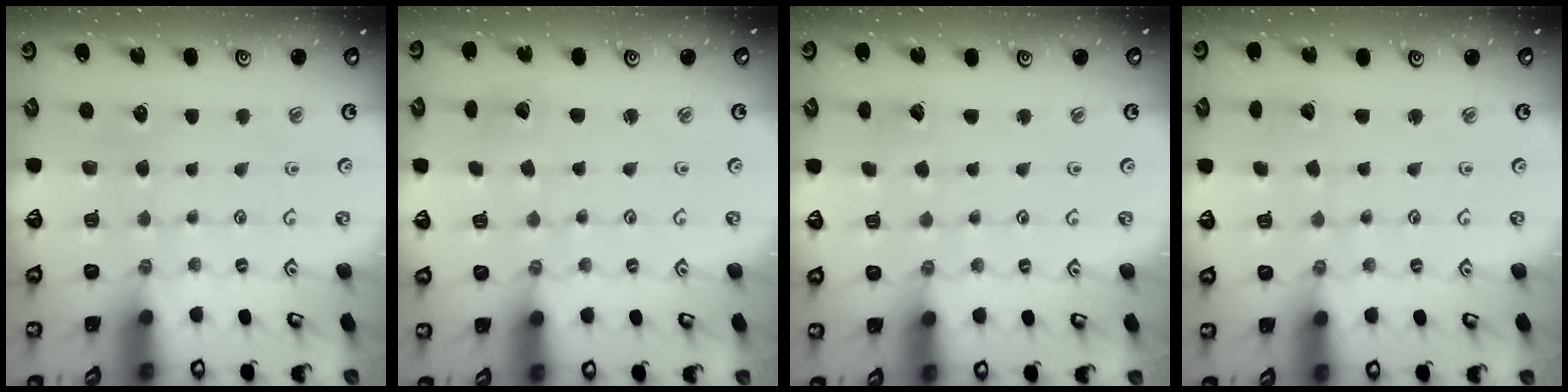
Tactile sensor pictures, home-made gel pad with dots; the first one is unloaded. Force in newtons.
{"total": 2.0, "press": 2.0, "slide": 0.2}
{"total": 2.0, "press": 2.0, "slide": 0.1}
{"total": 1.4, "press": 1.4, "slide": 0.1}